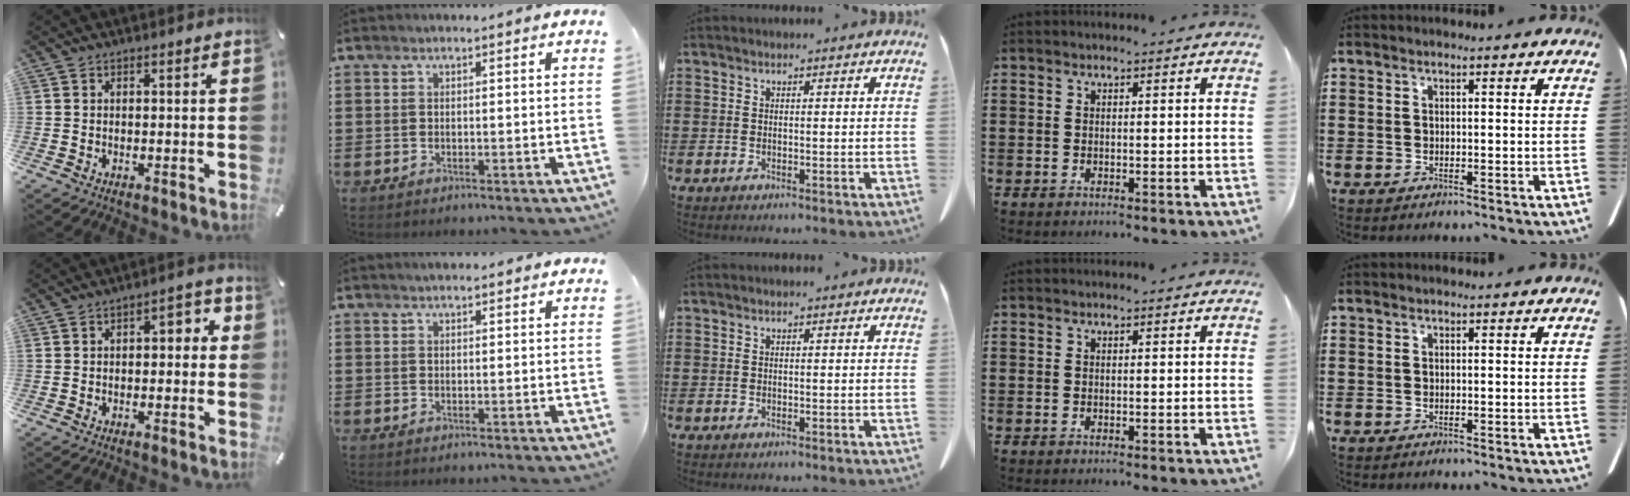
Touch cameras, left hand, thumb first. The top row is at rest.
{"thumb": {"total": 3.7, "force": [-0.9, 2.3, 2.8], "torque": [-0.039, 0.012, -0.025]}, "index": {"total": 1.4, "force": [1.3, 0.2, 0.5], "torque": [-0.011, 0.003, 0.024]}}